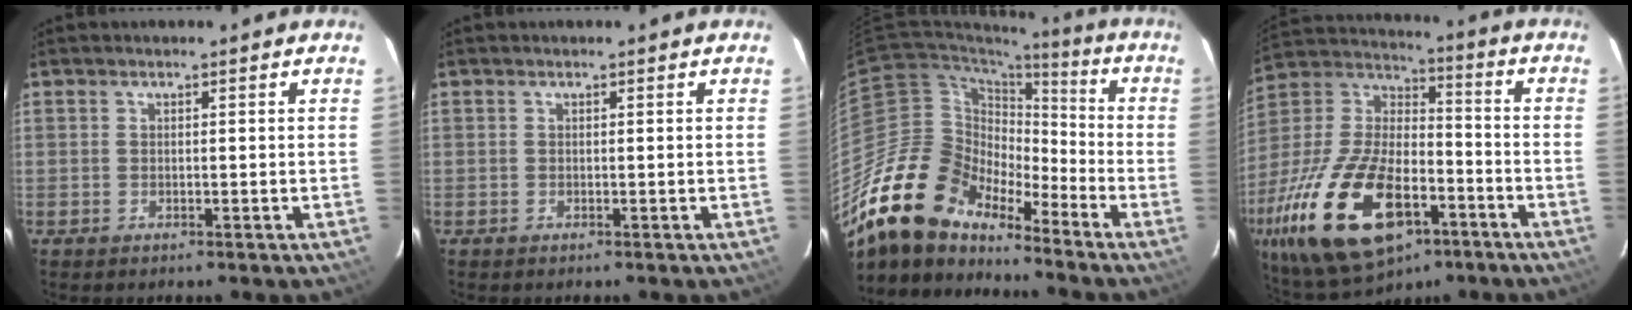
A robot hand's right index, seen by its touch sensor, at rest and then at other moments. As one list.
[{"total": 0.0}, {"total": 18.9, "force": [-14.9, 8.4, 8.2], "torque": [-0.149, 0.009, -0.281]}, {"total": 28.4, "force": [-13.4, 14.1, 20.7], "torque": [-0.435, -0.027, -0.220]}]